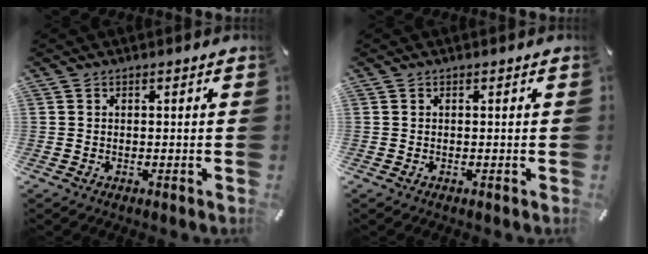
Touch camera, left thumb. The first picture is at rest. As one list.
[{"total": 0.0}]